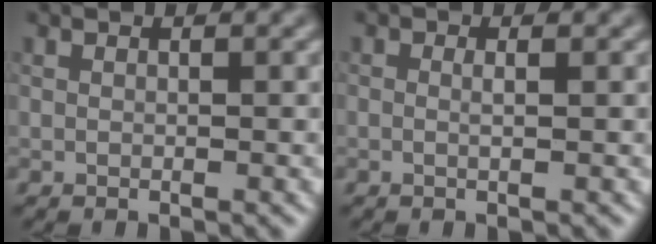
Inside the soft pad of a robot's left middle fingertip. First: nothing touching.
{"total": 1.0, "force": [-0.9, -0.4, -0.2], "torque": [0.004, -0.014, -0.015]}